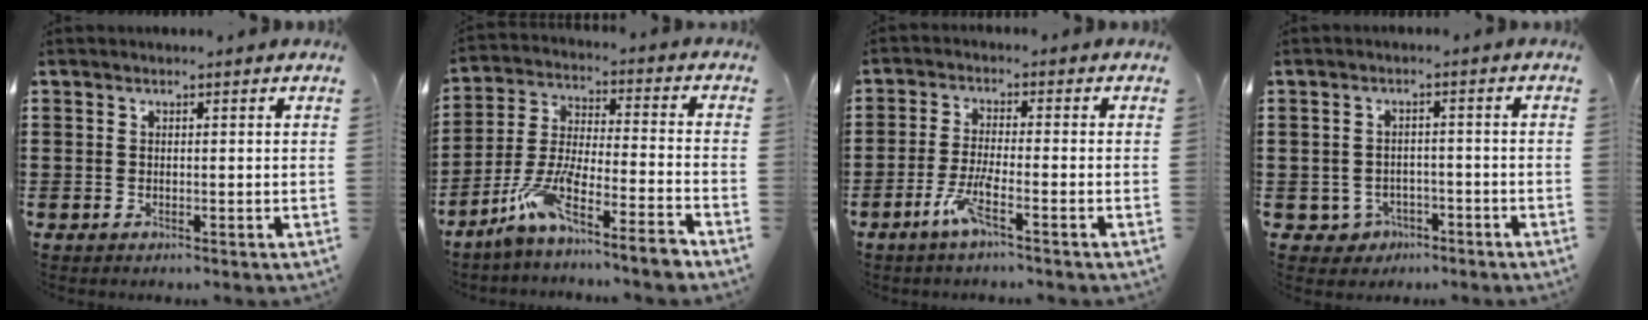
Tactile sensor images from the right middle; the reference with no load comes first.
{"total": 8.5, "force": [-7.0, 0.0, 4.8], "torque": [-0.110, -0.013, -0.146]}
{"total": 4.9, "force": [-2.8, 0.5, 4.0], "torque": [-0.085, -0.006, -0.055]}
{"total": 2.4, "force": [-1.9, 1.5, 0.3], "torque": [-0.015, 0.001, -0.042]}